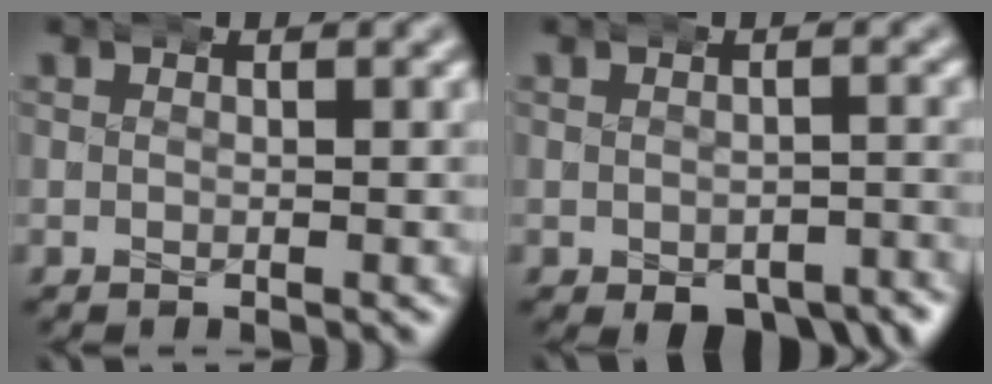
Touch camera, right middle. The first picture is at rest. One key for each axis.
{"total": 5.4, "fx": -3.8, "fy": 2.4, "fz": 2.9, "tx": -0.033, "ty": -0.016, "tz": -0.052}